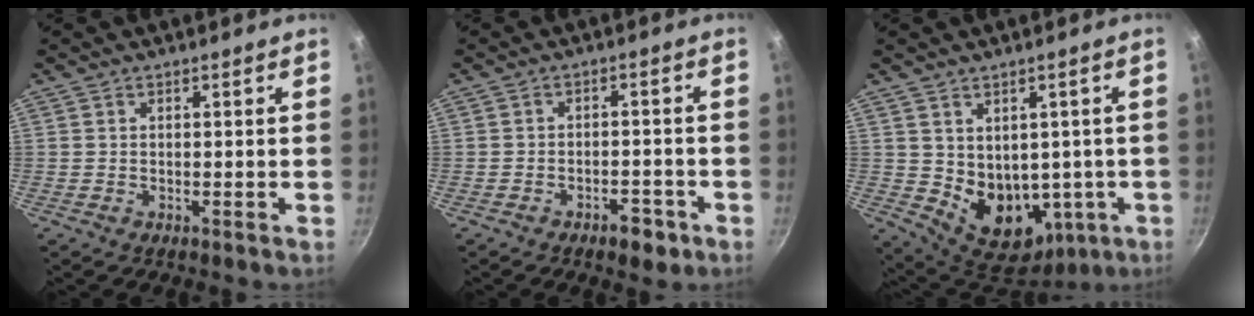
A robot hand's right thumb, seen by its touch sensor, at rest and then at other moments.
{"total": 5.0, "force": [-2.9, 2.7, 3.1], "torque": [-0.030, 0.023, -0.034]}
{"total": 13.3, "force": [0.0, 10.4, 8.3], "torque": [-0.091, -0.011, 0.037]}